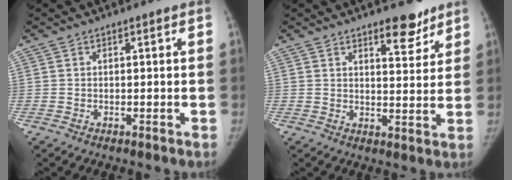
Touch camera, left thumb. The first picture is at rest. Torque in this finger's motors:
{"motor_torque": [0.05, -0.44, 1.16, -0.63, 0.15]}